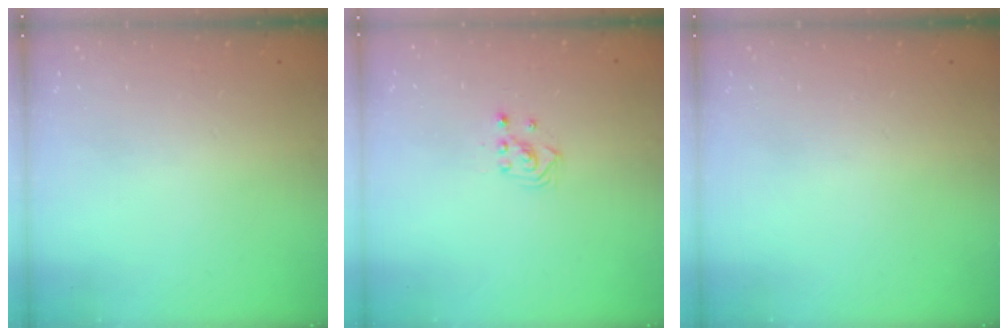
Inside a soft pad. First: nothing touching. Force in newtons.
{"total": 2.2, "press": 2.2, "slide": 0.2}
{"total": 0.0}